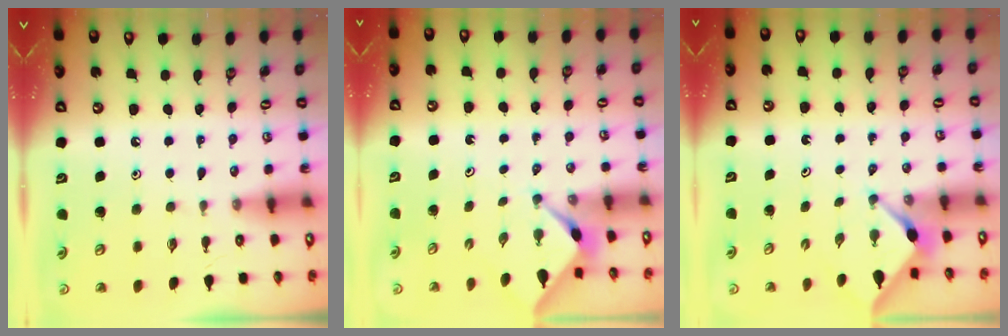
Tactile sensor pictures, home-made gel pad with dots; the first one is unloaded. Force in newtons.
{"total": 2.3, "press": 2.2, "slide": 0.3}
{"total": 2.9, "press": 2.9, "slide": 0.3}